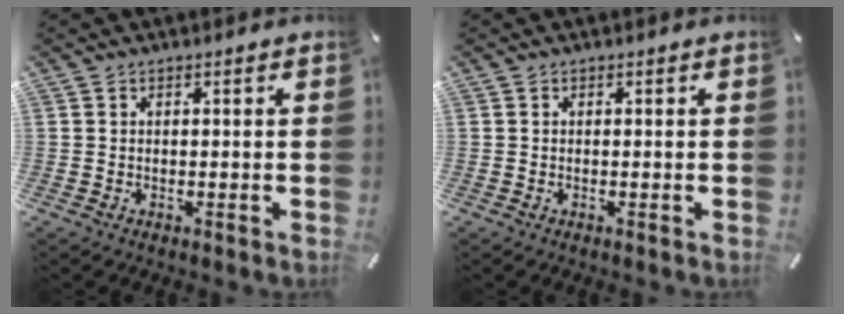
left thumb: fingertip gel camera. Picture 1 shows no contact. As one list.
[{"total": 0.0}]